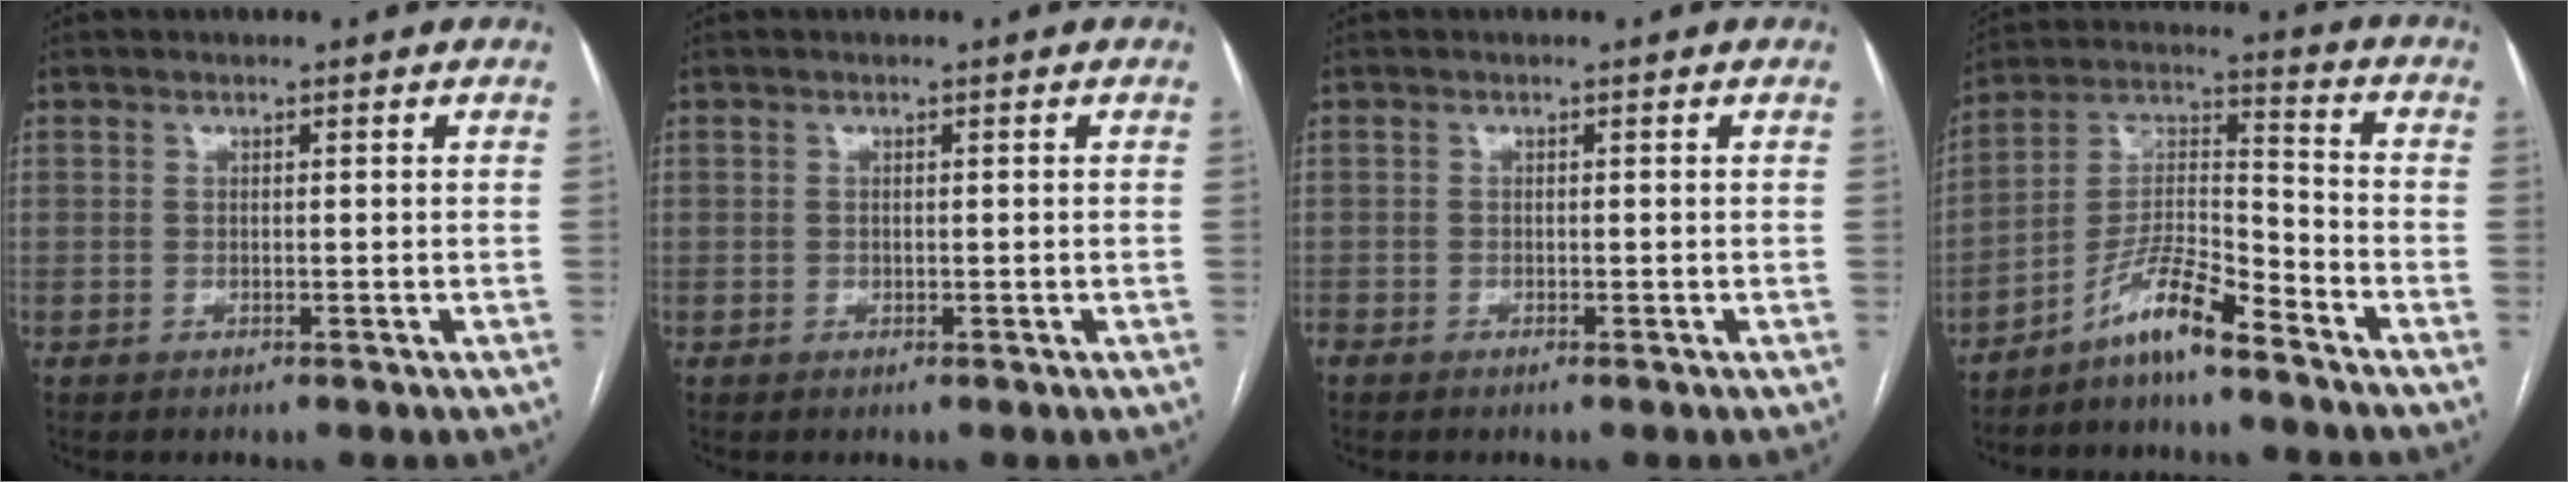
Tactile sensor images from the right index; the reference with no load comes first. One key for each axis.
{"total": 0.0}
{"total": 0.7, "fx": -0.5, "fy": 0.4, "fz": 0.1, "tx": -0.004, "ty": 0.001, "tz": -0.011}
{"total": 9.3, "fx": -7.0, "fy": 1.3, "fz": 6.0, "tx": -0.121, "ty": 0.016, "tz": -0.132}